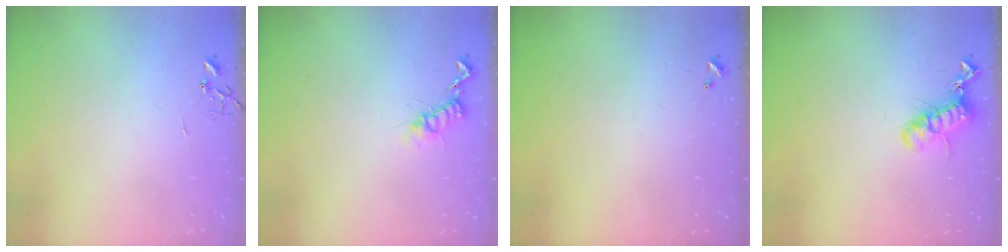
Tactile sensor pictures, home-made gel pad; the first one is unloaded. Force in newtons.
{"total": 10.8, "press": 10.8, "slide": 0.1}
{"total": 0.0}
{"total": 14.3, "press": 14.3, "slide": 1.0}